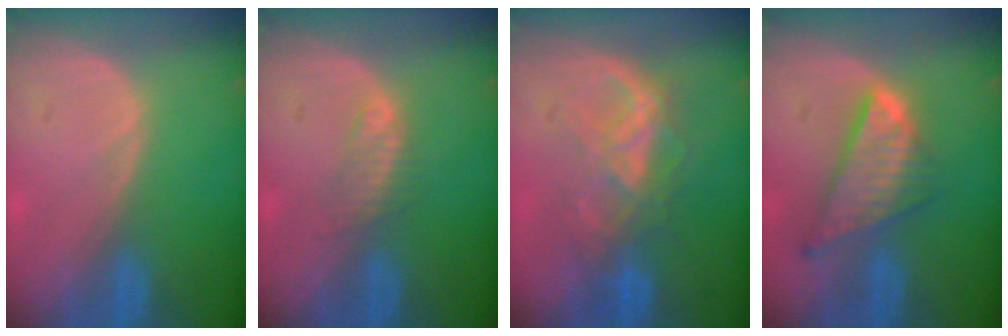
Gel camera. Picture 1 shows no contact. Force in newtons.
{"total": 2.3, "press": 2.3, "slide": 0.2}
{"total": 6.5, "press": 6.5, "slide": 0.5}
{"total": 8.7, "press": 7.5, "slide": 4.4}